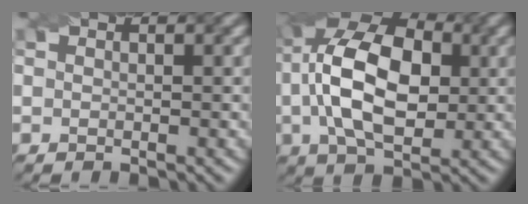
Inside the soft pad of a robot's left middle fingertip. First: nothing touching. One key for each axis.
{"total": 12.1, "fx": 1.0, "fy": 6.9, "fz": 9.9, "tx": -0.192, "ty": 0.023, "tz": 0.010}